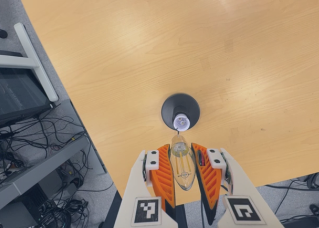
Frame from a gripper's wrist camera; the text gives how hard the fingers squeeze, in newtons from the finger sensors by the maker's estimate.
{"total": 22.8, "left": 24.9, "right": 20.7}